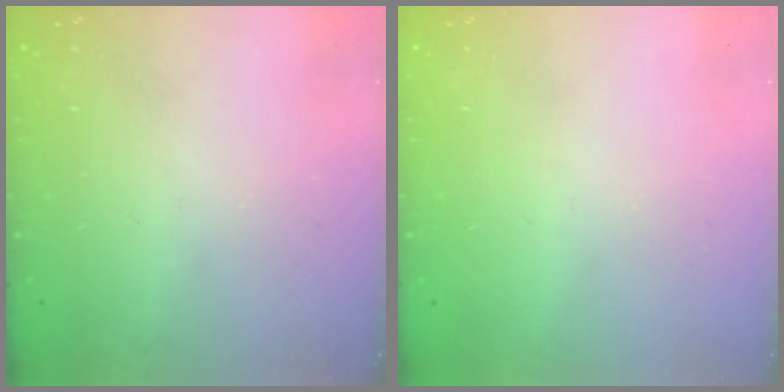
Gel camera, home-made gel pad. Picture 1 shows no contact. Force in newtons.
{"total": 0.0}